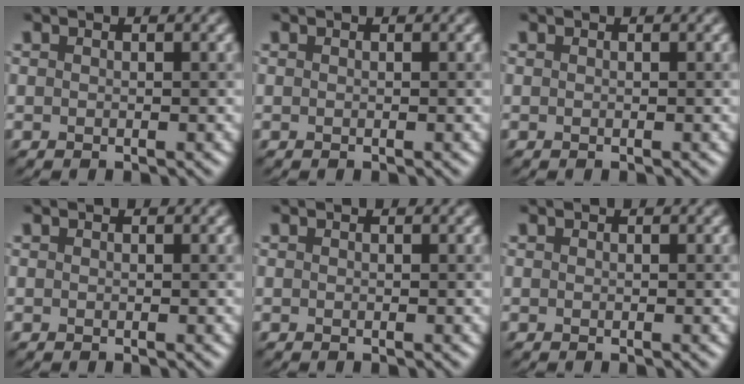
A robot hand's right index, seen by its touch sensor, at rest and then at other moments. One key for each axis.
{"total": 0.0}
{"total": 0.0}
{"total": 0.0}
{"total": 0.0}
{"total": 0.0}